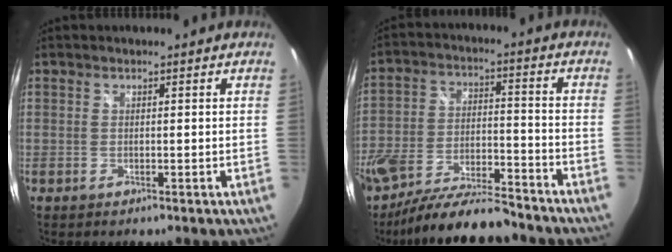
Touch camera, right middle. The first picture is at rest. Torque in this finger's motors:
{"motor_torque": [1.10, -1.04, 0.41, 0.21]}